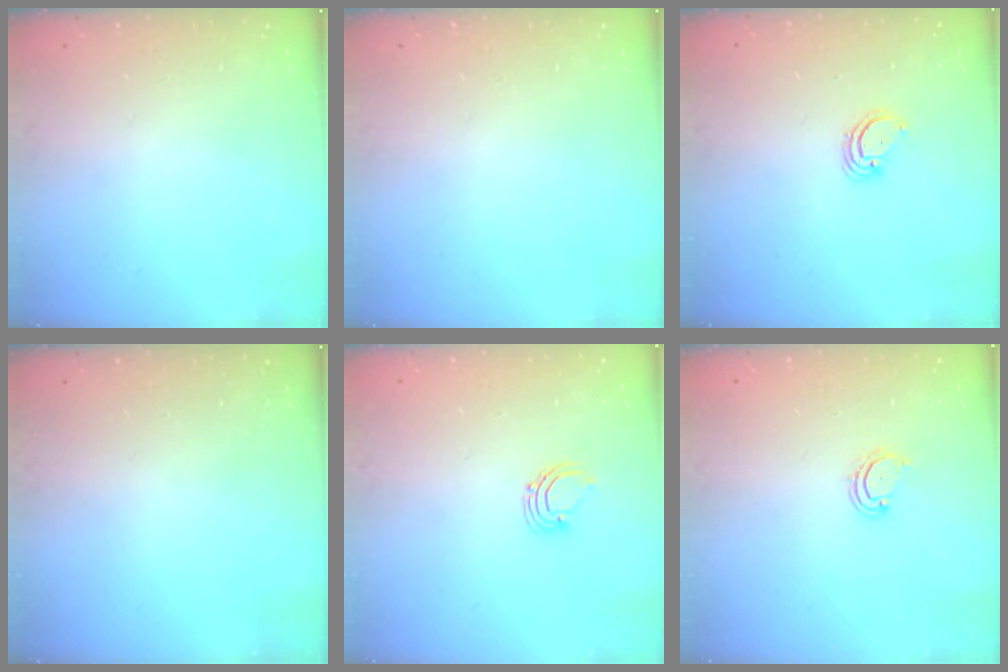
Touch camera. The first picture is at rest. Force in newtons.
{"total": 0.0}
{"total": 3.2, "press": 3.2, "slide": 0.3}
{"total": 0.0}
{"total": 2.9, "press": 2.9, "slide": 0.2}
{"total": 2.8, "press": 2.8, "slide": 0.2}